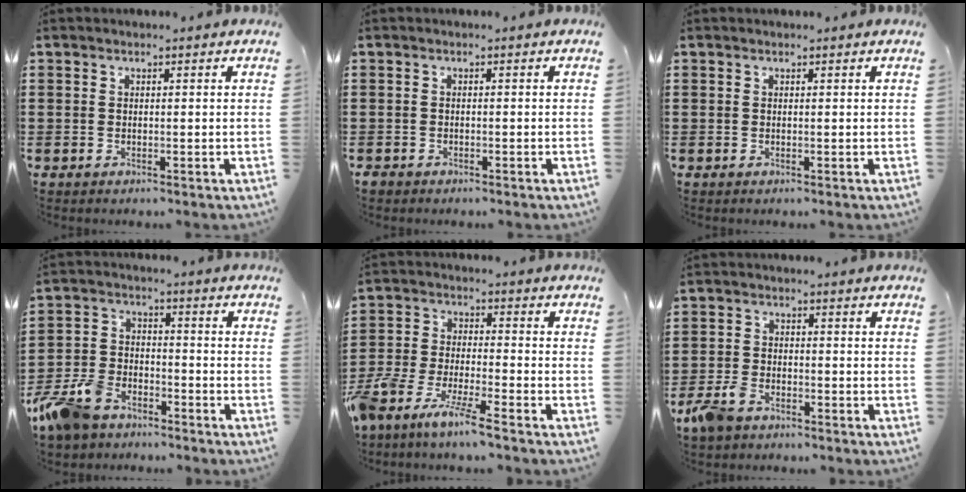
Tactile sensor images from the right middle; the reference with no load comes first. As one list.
[{"total": 0.7, "force": [-0.6, 0.3, 0.1], "torque": [-0.004, -0.001, -0.014]}, {"total": 0.0}, {"total": 8.5, "force": [-7.1, 3.6, 3.0], "torque": [-0.095, 0.011, -0.146]}, {"total": 7.1, "force": [-6.7, -0.2, 2.5], "torque": [-0.074, -0.014, -0.136]}, {"total": 4.2, "force": [-3.2, 1.9, 2.0], "torque": [-0.067, -0.003, -0.071]}]